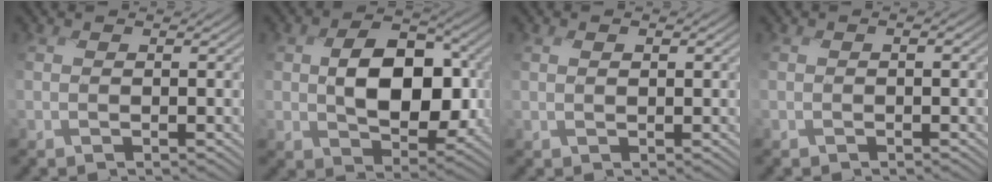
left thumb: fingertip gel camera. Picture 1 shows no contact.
{"total": 10.3, "force": [-0.2, 7.0, 7.6], "torque": [-0.132, -0.010, -0.001]}
{"total": 1.0, "force": [0.2, 0.6, 0.8], "torque": [-0.012, 0.000, 0.005]}
{"total": 1.1, "force": [-0.2, 0.6, 0.9], "torque": [-0.018, 0.002, -0.003]}